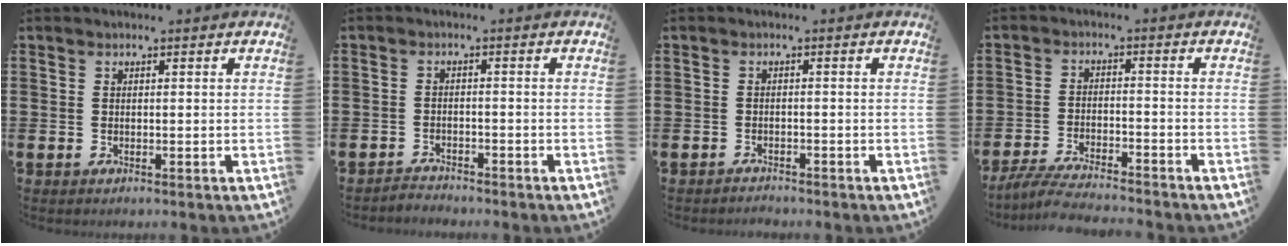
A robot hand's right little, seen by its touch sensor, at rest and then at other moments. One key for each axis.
{"total": 1.7, "fx": -1.7, "fy": 0.1, "fz": -0.3, "tx": -0.001, "ty": 0.005, "tz": -0.038}
{"total": 1.1, "fx": -1.1, "fy": 0.1, "fz": -0.1, "tx": -0.001, "ty": 0.004, "tz": -0.024}
{"total": 4.0, "fx": -3.9, "fy": 0.1, "fz": 0.9, "tx": -0.023, "ty": -0.002, "tz": -0.079}